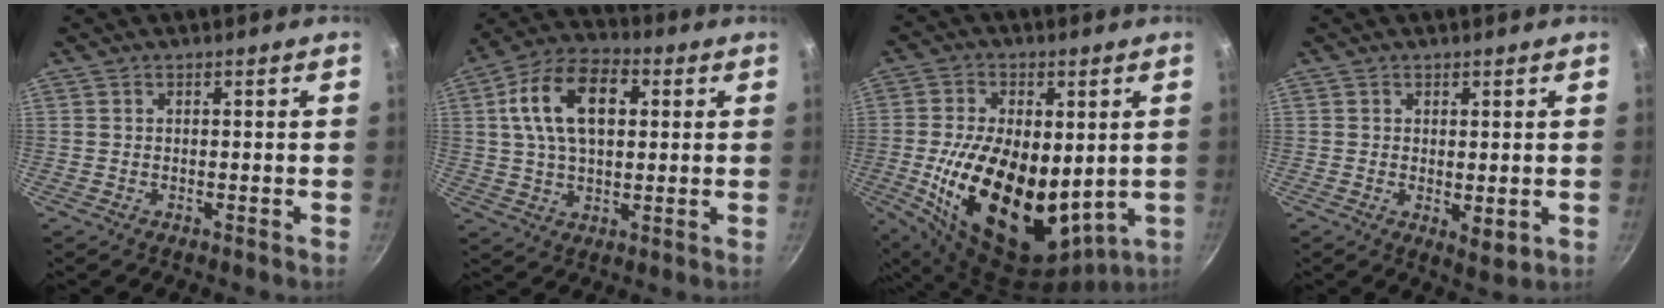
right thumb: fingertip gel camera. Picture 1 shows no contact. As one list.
[{"total": 15.1, "force": [3.6, 9.1, 11.6], "torque": [-0.185, 0.015, 0.049]}, {"total": 24.2, "force": [-0.5, 13.9, 19.8], "torque": [-0.335, -0.024, 0.008]}, {"total": 3.7, "force": [0.2, 2.0, 3.1], "torque": [-0.045, -0.016, 0.005]}]